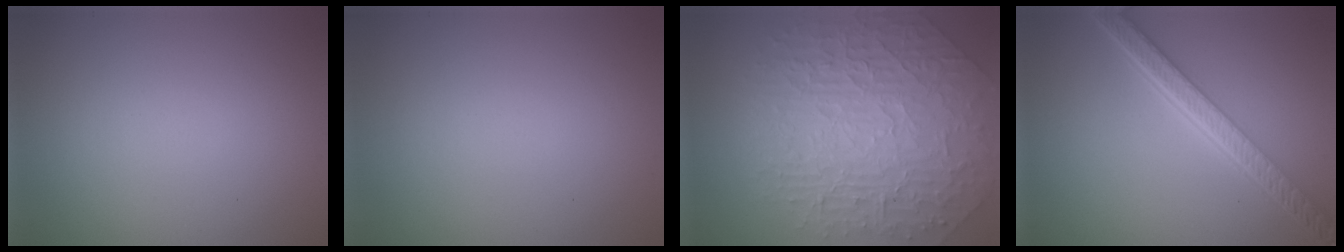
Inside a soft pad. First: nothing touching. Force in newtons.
{"total": 0.0}
{"total": 9.8, "press": 6.8, "slide": 7.0}
{"total": 5.6, "press": 4.1, "slide": 3.8}